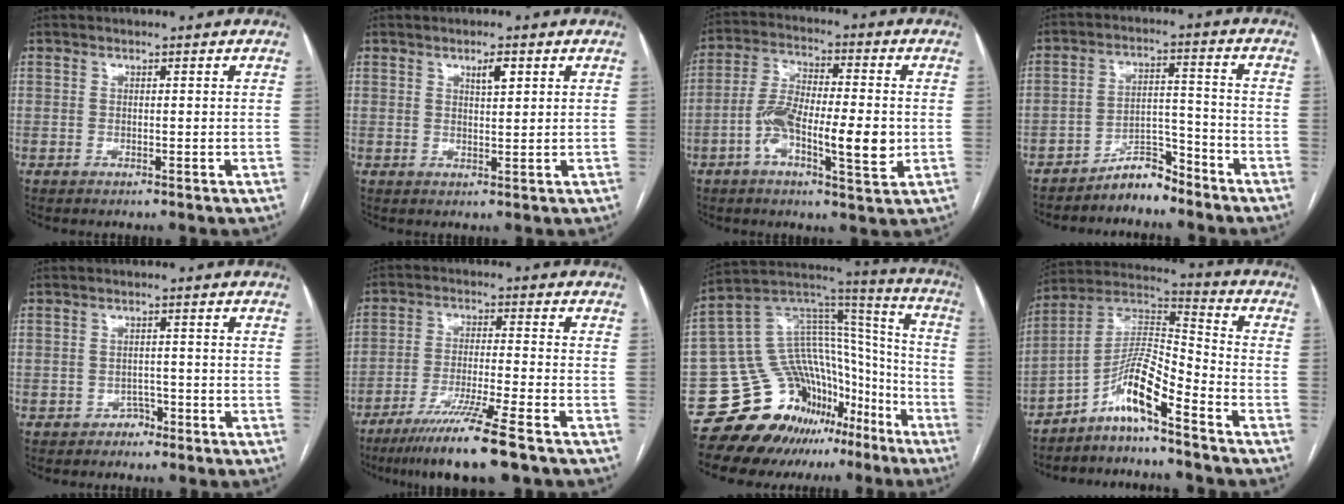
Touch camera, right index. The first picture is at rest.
{"total": 2.5, "force": [1.3, 0.6, 2.0], "torque": [-0.035, -0.002, 0.023]}
{"total": 12.2, "force": [-2.6, 3.4, 11.4], "torque": [-0.208, 0.007, -0.046]}
{"total": 5.8, "force": [-5.2, 1.7, 1.7], "torque": [-0.021, 0.018, -0.092]}
{"total": 1.7, "force": [-1.3, 1.2, 0.2], "torque": [-0.001, 0.006, -0.022]}
{"total": 11.1, "force": [-7.9, -1.2, 7.7], "torque": [-0.135, -0.036, -0.137]}
{"total": 19.6, "force": [-14.3, 11.5, 6.7], "torque": [-0.082, 0.103, -0.223]}
{"total": 9.9, "force": [-6.4, 1.0, 7.5], "torque": [-0.149, 0.023, -0.122]}